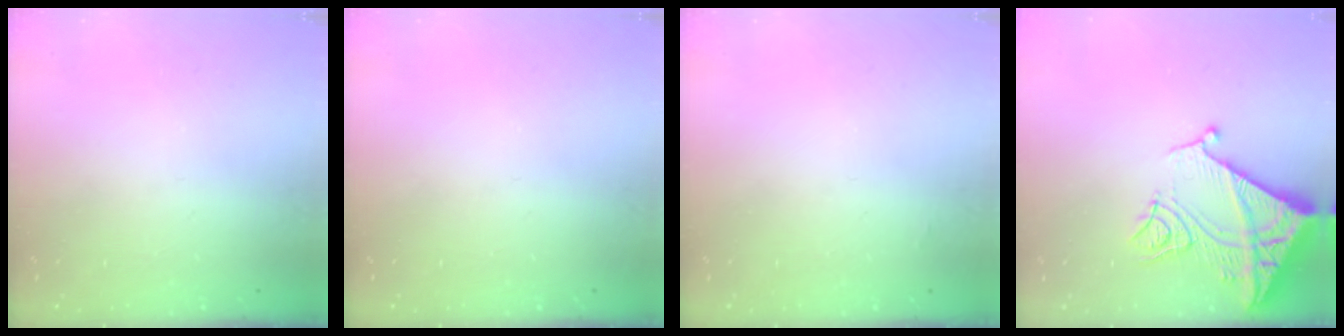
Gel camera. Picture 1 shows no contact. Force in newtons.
{"total": 0.0}
{"total": 1.3, "press": 1.3, "slide": 0.2}
{"total": 15.1, "press": 15.1, "slide": 1.5}